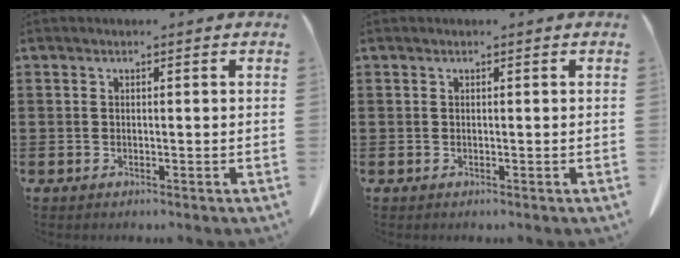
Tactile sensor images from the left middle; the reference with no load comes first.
{"total": 0.0}